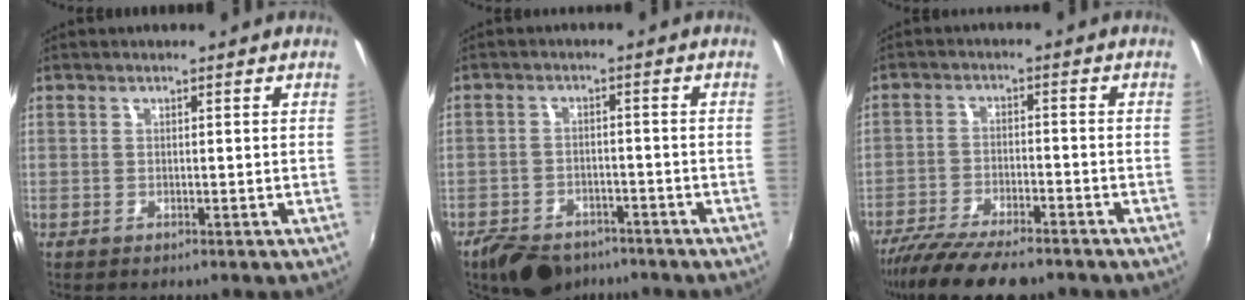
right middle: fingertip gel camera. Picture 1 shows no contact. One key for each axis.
{"total": 10.3, "fx": -8.0, "fy": 5.0, "fz": 4.0, "tx": -0.103, "ty": -0.005, "tz": -0.125}
{"total": 13.1, "fx": -10.8, "fy": 2.8, "fz": 6.8, "tx": -0.149, "ty": -0.036, "tz": -0.182}